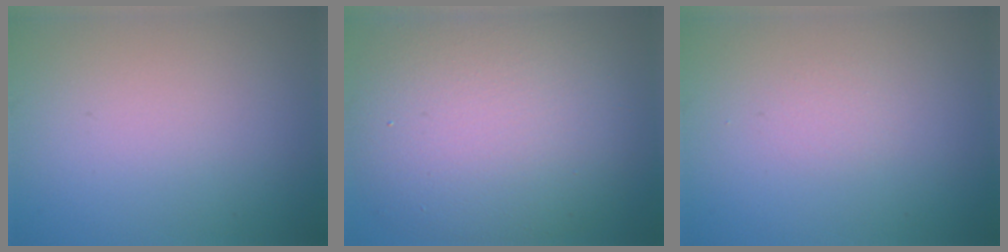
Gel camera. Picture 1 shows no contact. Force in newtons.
{"total": 11.9, "press": 11.9, "slide": 0.8}
{"total": 0.7, "press": 0.7, "slide": 0.1}